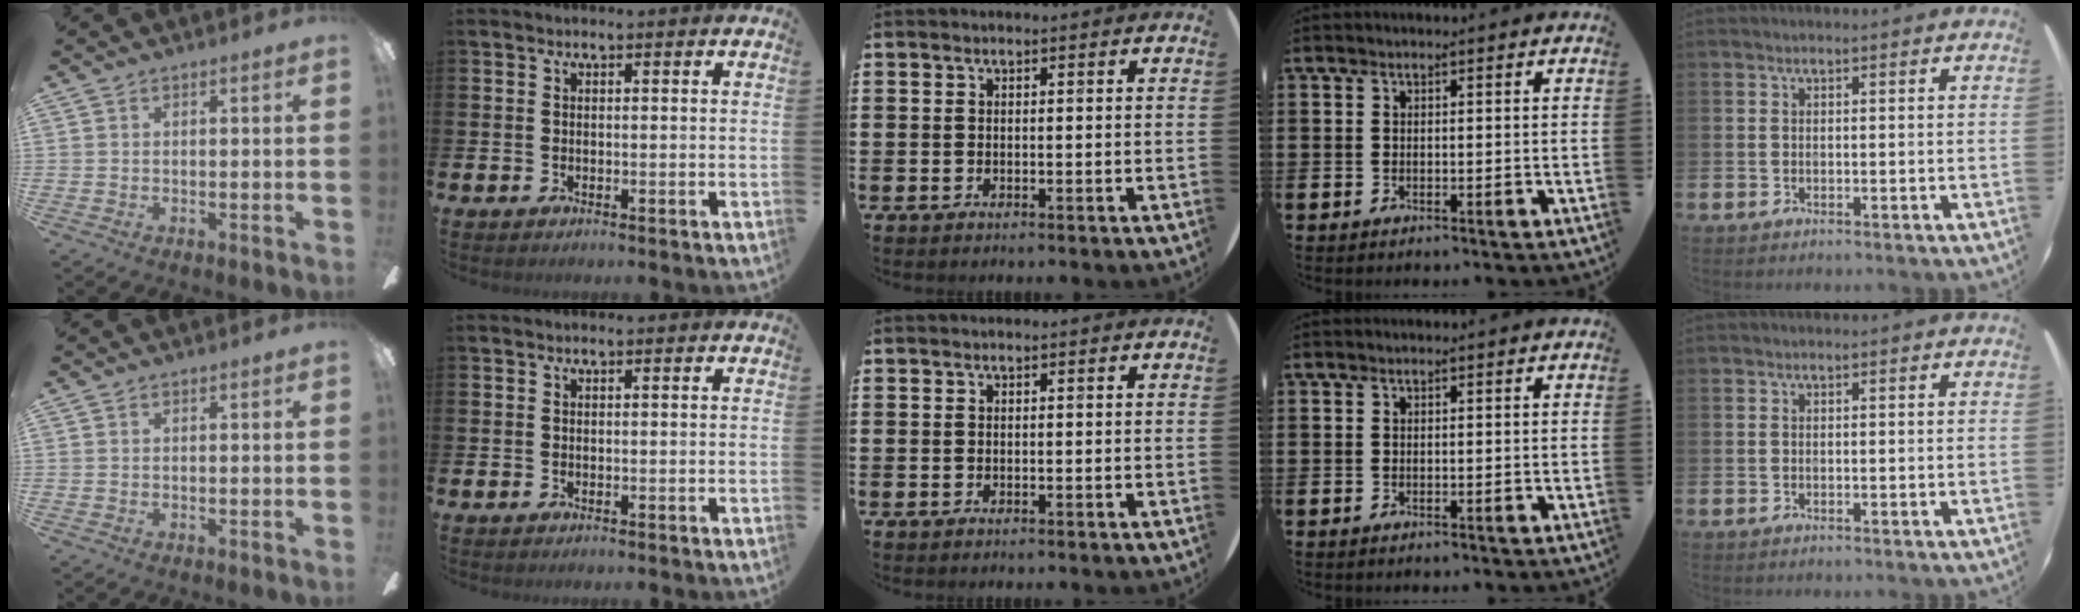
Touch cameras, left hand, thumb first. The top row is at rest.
{}